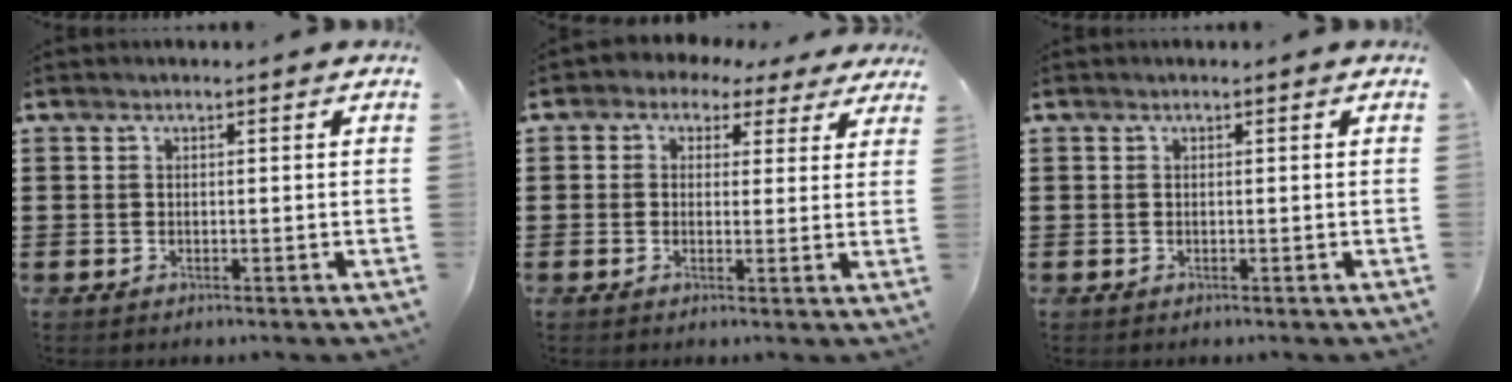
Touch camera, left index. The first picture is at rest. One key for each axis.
{"total": 2.2, "fx": 1.1, "fy": 1.8, "fz": 0.7, "tx": -0.027, "ty": 0.000, "tz": 0.017}
{"total": 0.0}